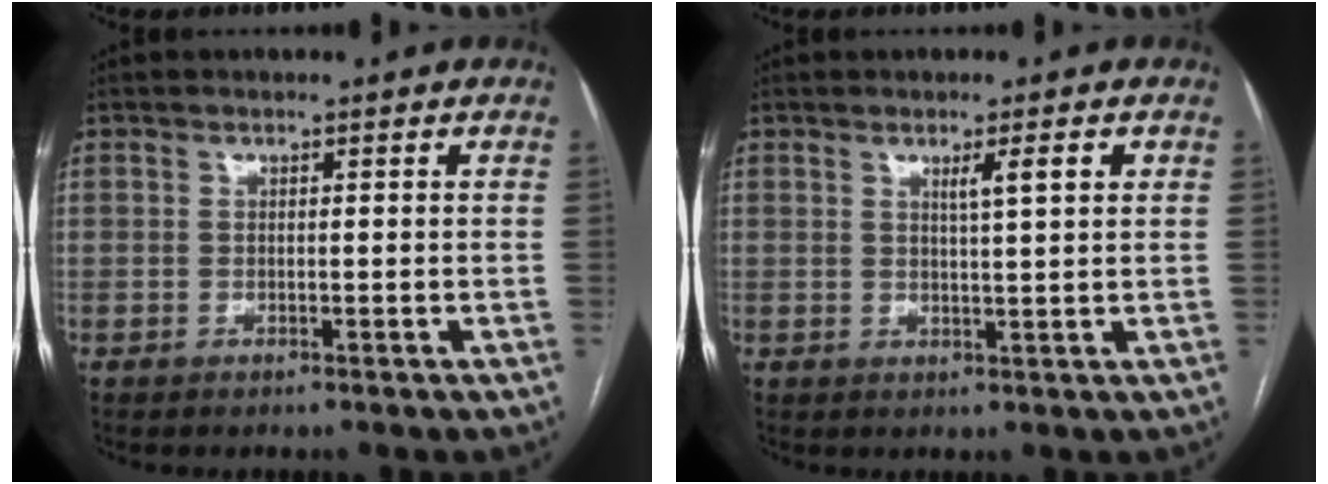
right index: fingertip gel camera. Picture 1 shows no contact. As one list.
[{"total": 3.4, "force": [1.5, 0.0, 3.0], "torque": [-0.045, -0.001, 0.024]}]